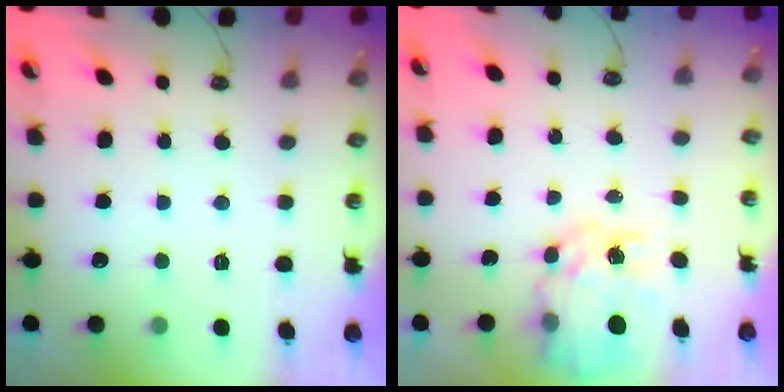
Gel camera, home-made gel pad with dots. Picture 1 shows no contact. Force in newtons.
{"total": 10.3, "press": 10.3, "slide": 1.0}